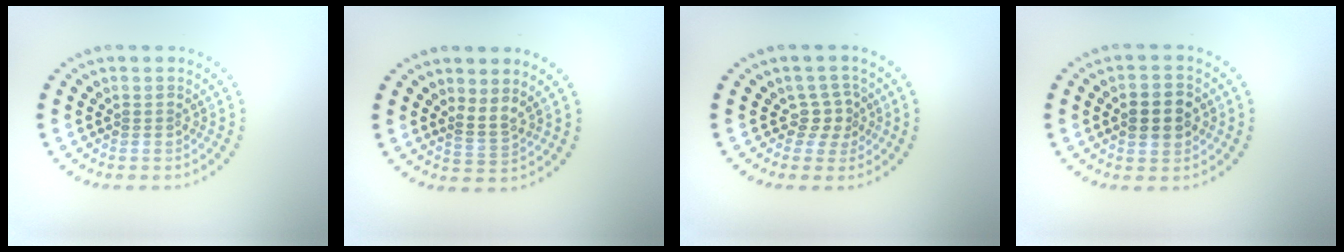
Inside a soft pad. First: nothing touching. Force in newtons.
{"total": 1.7, "press": 1.1, "slide": 1.3}
{"total": 2.0, "press": 1.4, "slide": 1.5}
{"total": 3.3, "press": 3.3, "slide": 0.2}